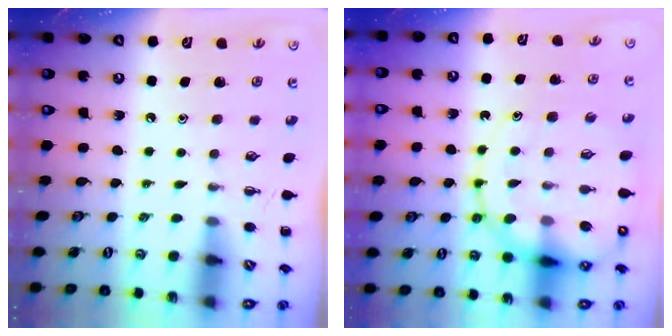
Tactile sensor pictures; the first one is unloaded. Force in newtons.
{"total": 16.5, "press": 16.0, "slide": 3.7}